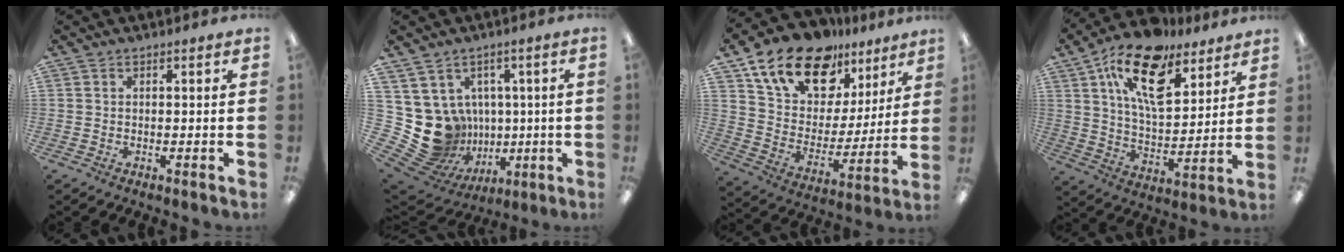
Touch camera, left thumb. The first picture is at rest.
{"total": 13.9, "force": [-1.1, 13.0, 4.7], "torque": [-0.126, -0.027, 0.014]}
{"total": 18.1, "force": [13.3, 10.0, 7.3], "torque": [-0.145, -0.079, 0.242]}
{"total": 18.9, "force": [11.5, 9.0, 12.0], "torque": [-0.198, -0.052, 0.201]}